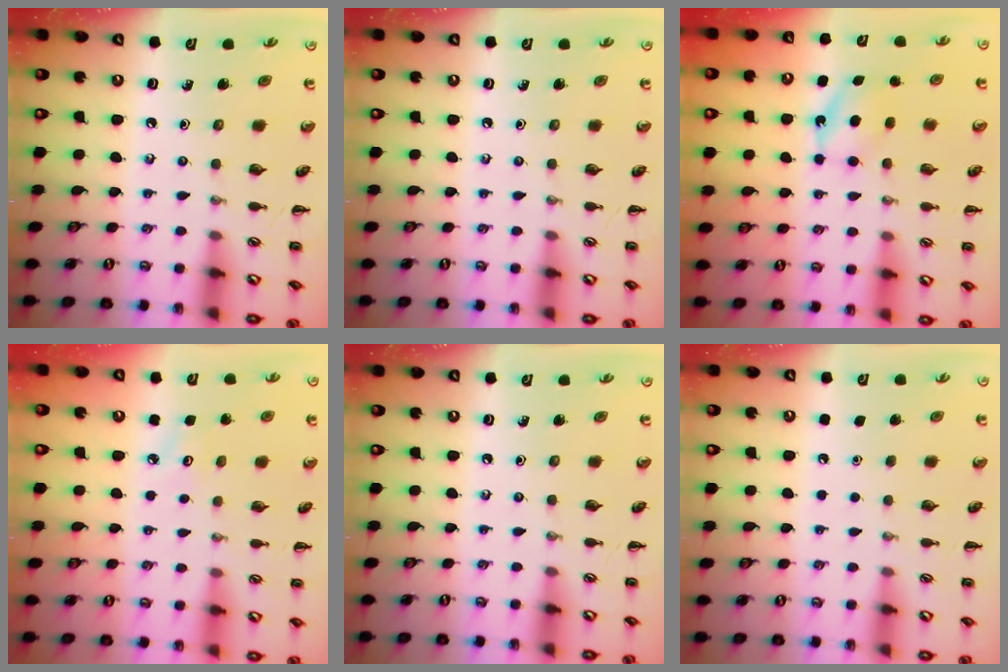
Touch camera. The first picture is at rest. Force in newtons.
{"total": 0.0}
{"total": 5.9, "press": 5.7, "slide": 1.4}
{"total": 2.4, "press": 2.3, "slide": 0.6}
{"total": 0.0}
{"total": 1.6, "press": 1.6, "slide": 0.1}